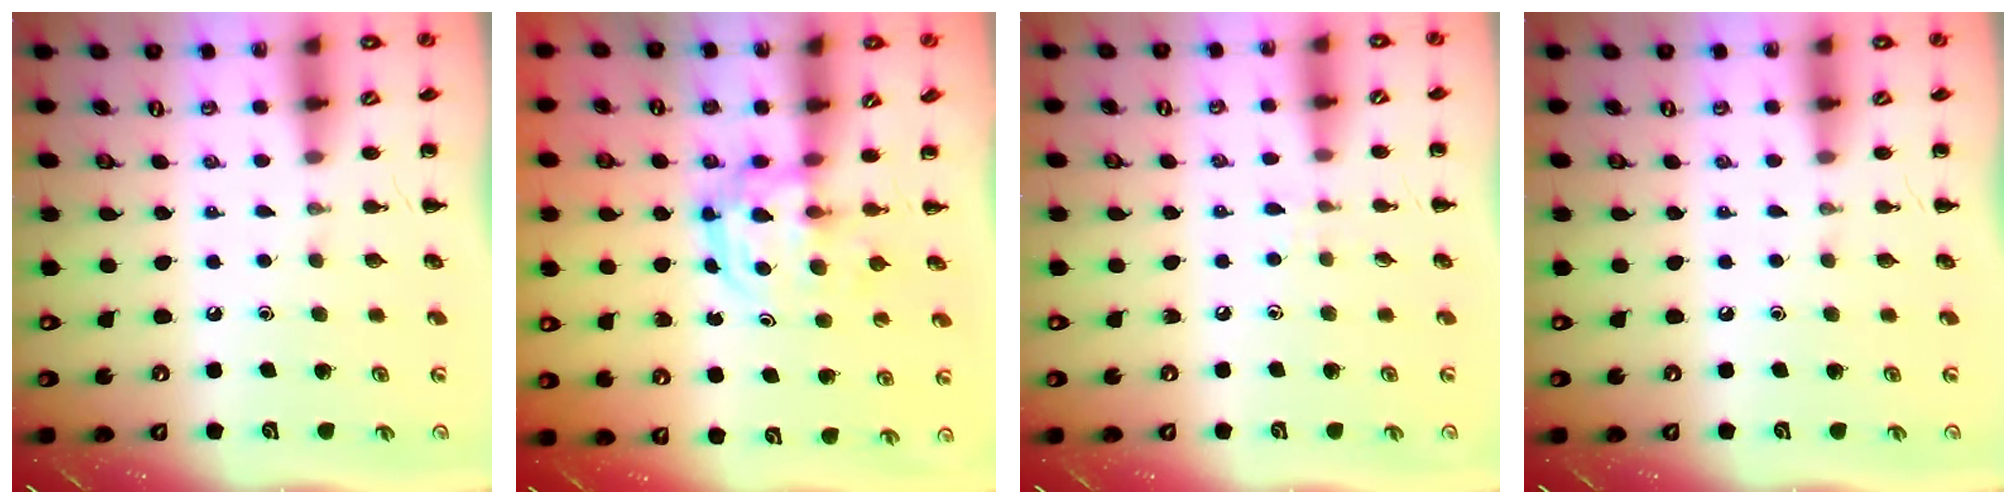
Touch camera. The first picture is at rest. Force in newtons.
{"total": 3.3, "press": 3.3, "slide": 0.4}
{"total": 3.9, "press": 3.6, "slide": 1.5}
{"total": 0.0}